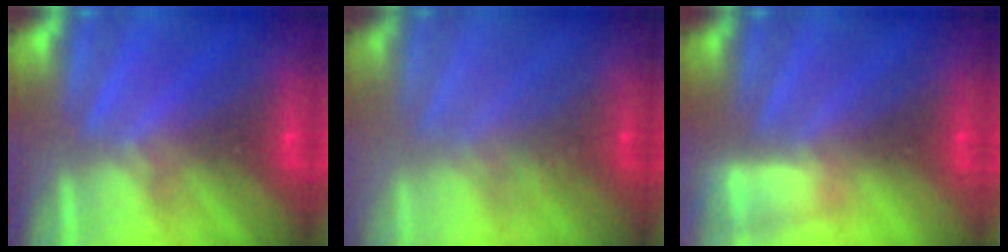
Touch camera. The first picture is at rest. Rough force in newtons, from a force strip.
{"total": 2.9}
{"total": 2.8}